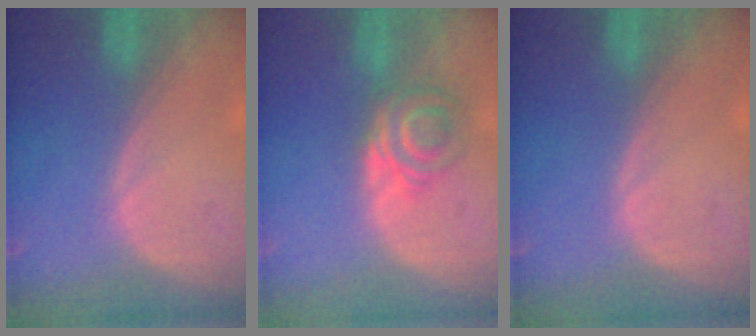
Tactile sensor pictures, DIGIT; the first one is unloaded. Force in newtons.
{"total": 6.3, "press": 5.4, "slide": 3.2}
{"total": 0.0}